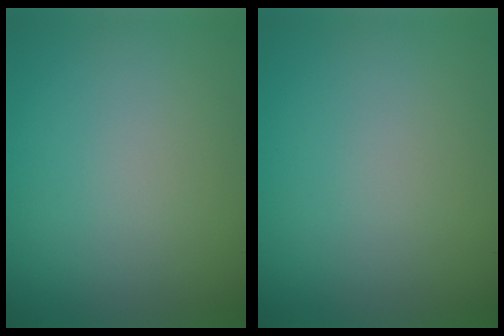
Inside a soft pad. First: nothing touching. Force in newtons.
{"total": 0.0}